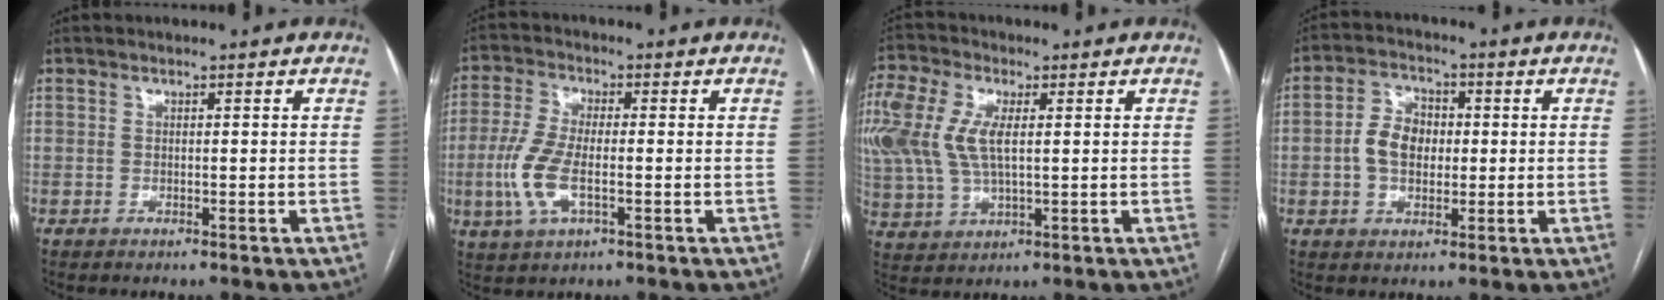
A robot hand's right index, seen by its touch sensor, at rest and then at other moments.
{"total": 8.1, "force": [-1.8, 3.0, 7.3], "torque": [-0.176, -0.004, -0.036]}
{"total": 18.6, "force": [3.9, 10.8, 14.7], "torque": [-0.394, 0.030, 0.078]}
{"total": 6.7, "force": [-0.1, 4.7, 4.7], "torque": [-0.097, 0.021, -0.001]}